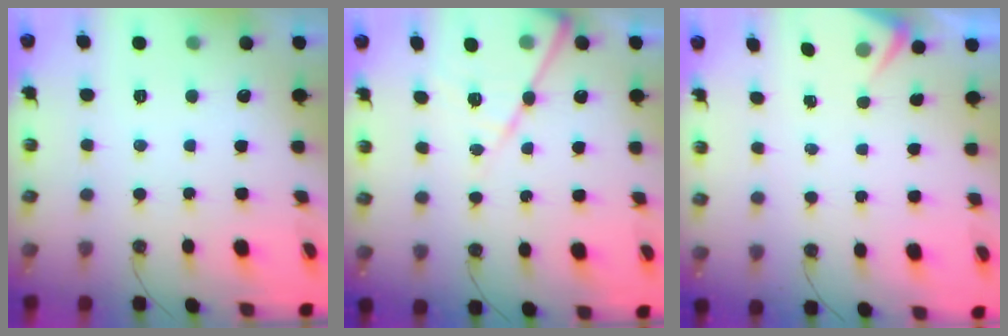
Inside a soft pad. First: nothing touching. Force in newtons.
{"total": 13.7, "press": 13.7, "slide": 0.8}
{"total": 3.1, "press": 3.1, "slide": 0.5}